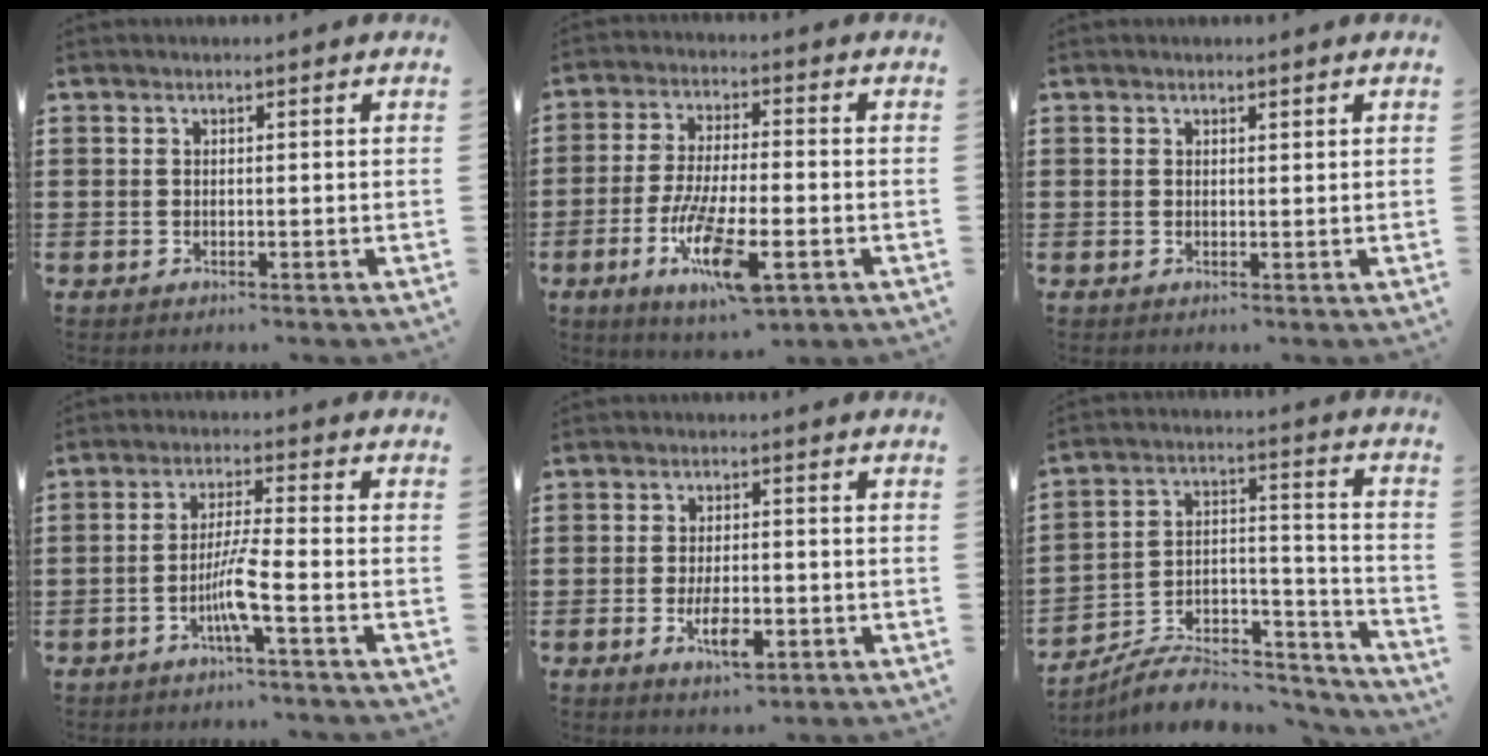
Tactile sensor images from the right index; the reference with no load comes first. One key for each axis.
{"total": 12.5, "fx": -5.2, "fy": 3.2, "fz": 10.9, "tx": -0.222, "ty": -0.010, "tz": -0.094}
{"total": 0.5, "fx": 0.4, "fy": 0.3, "fz": 0.2, "tx": -0.004, "ty": 0.002, "tz": 0.008}
{"total": 4.5, "fx": -1.9, "fy": 0.0, "fz": 4.0, "tx": -0.085, "ty": -0.011, "tz": -0.041}
{"total": 5.5, "fx": -1.9, "fy": 2.0, "fz": 4.7, "tx": -0.090, "ty": -0.007, "tz": -0.038}
{"total": 8.2, "fx": -7.4, "fy": 2.5, "fz": 2.6, "tx": -0.032, "ty": 0.021, "tz": -0.140}